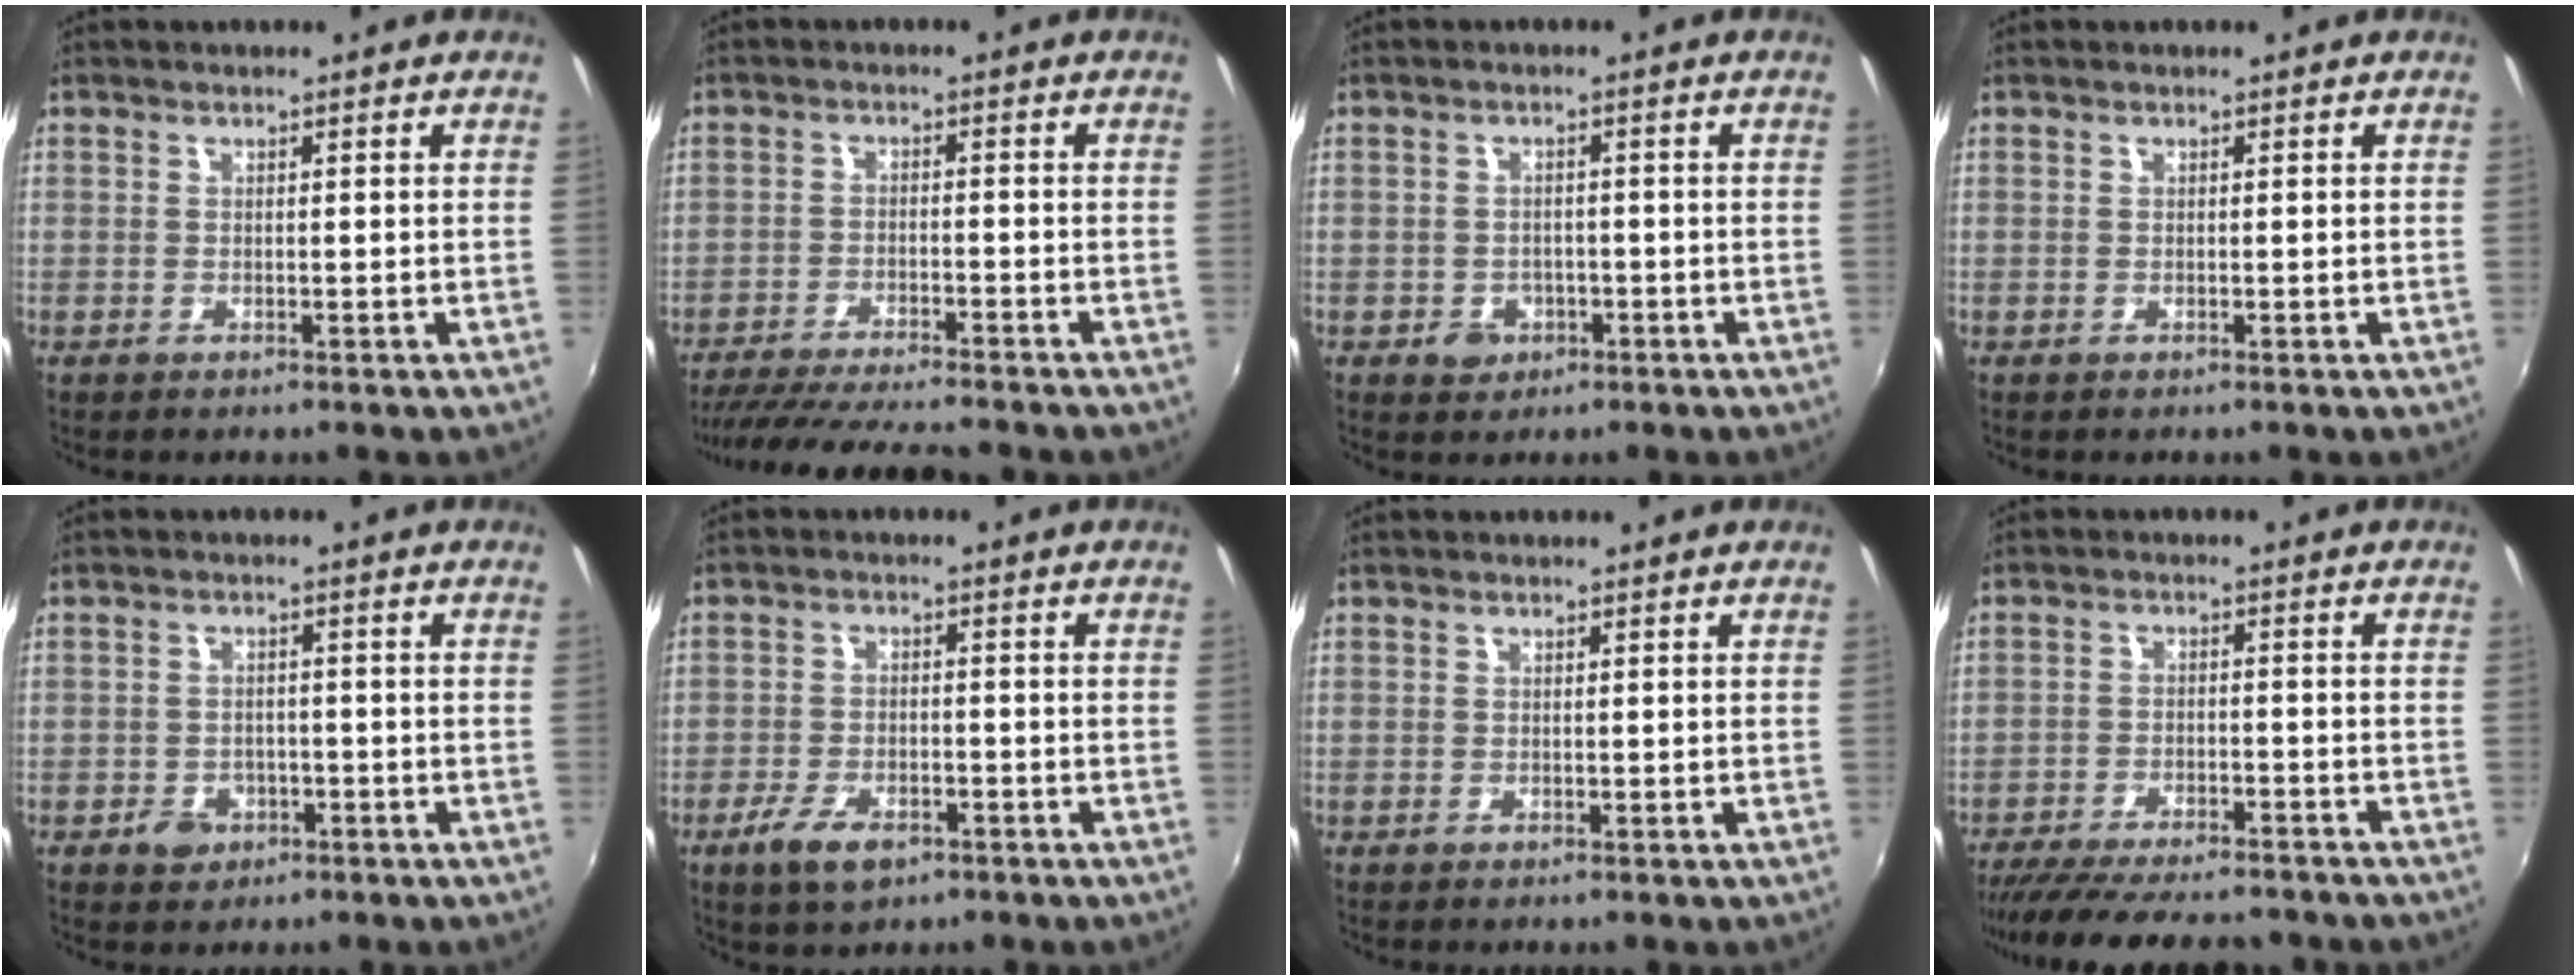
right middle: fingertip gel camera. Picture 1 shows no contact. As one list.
[{"total": 14.0, "force": [-12.5, 1.3, 6.2], "torque": [-0.136, -0.022, -0.203]}, {"total": 3.6, "force": [-1.6, 3.1, 1.0], "torque": [-0.026, 0.003, -0.020]}, {"total": 0.0}, {"total": 3.9, "force": [-2.1, 3.1, 1.2], "torque": [-0.031, 0.004, -0.029]}, {"total": 6.9, "force": [-4.2, 3.3, 4.4], "torque": [-0.109, -0.013, -0.074]}, {"total": 0.0}, {"total": 17.3, "force": [-14.9, 4.1, 7.9], "torque": [-0.160, -0.031, -0.222]}]